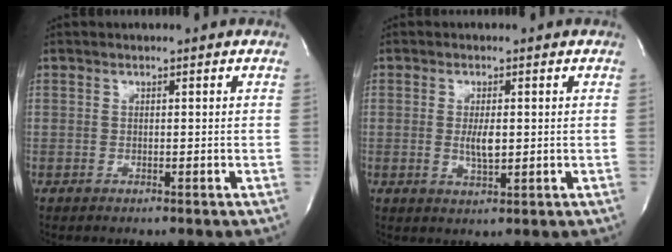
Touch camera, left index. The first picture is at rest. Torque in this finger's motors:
{"motor_torque": [0.33, 0.16, 0.22, 0.03]}